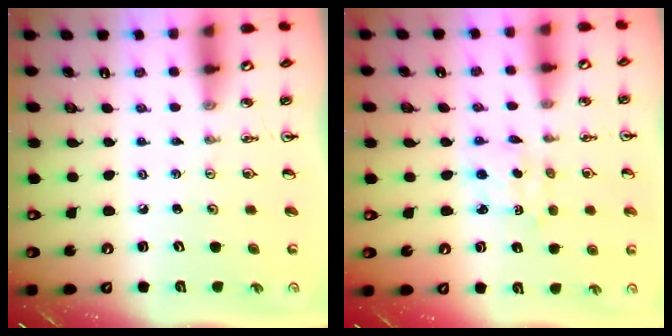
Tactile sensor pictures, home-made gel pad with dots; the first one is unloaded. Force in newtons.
{"total": 2.4, "press": 2.4, "slide": 0.3}